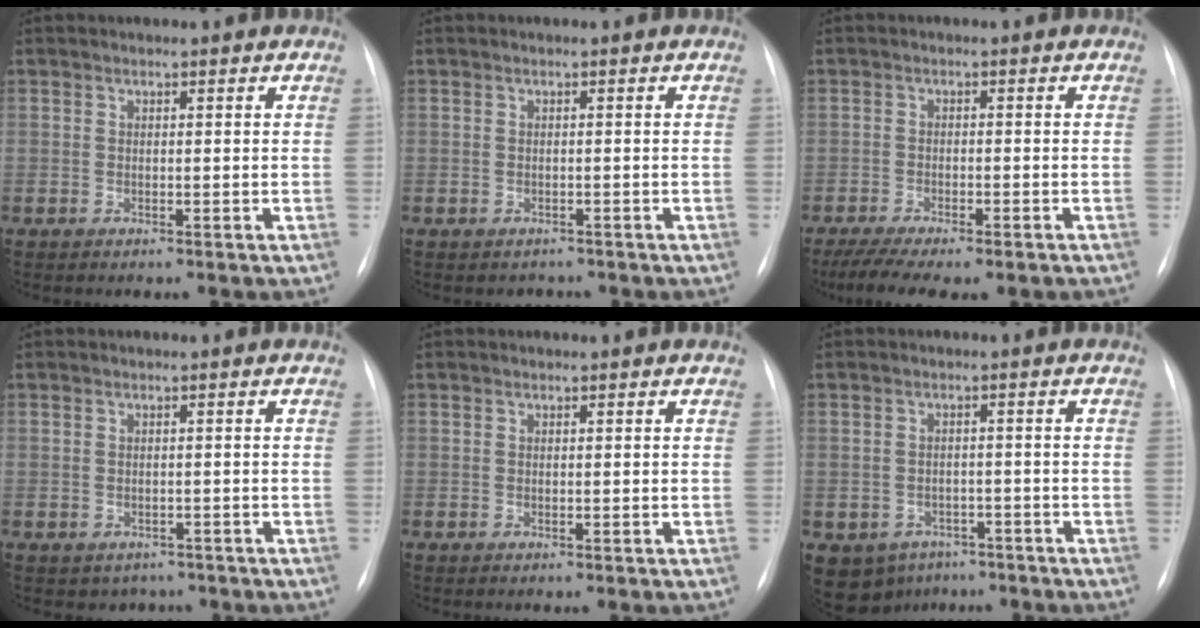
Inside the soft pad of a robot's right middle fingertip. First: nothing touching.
{"total": 1.6, "force": [-1.2, 1.0, -0.2], "torque": [-0.005, 0.005, -0.017]}
{"total": 11.1, "force": [-8.7, 3.0, 6.2], "torque": [-0.099, -0.005, -0.126]}
{"total": 3.1, "force": [-2.2, 2.1, 0.4], "torque": [-0.003, 0.009, -0.026]}
{"total": 0.0}
{"total": 8.6, "force": [-5.3, 6.4, 2.1], "torque": [-0.044, 0.007, -0.066]}